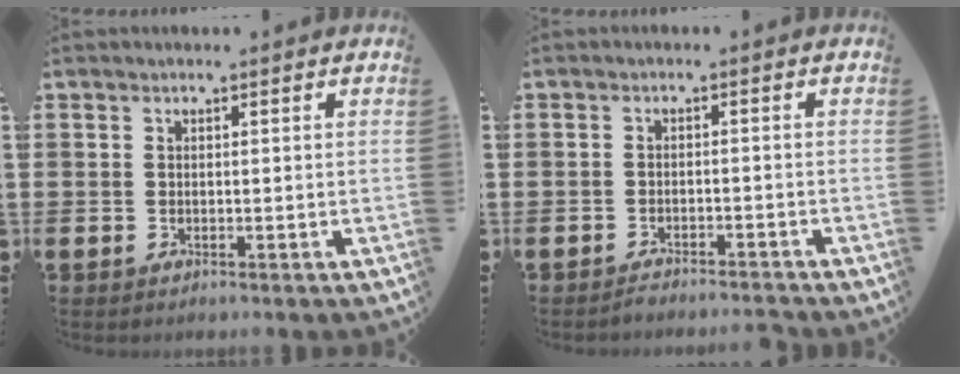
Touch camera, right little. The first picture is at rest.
{"total": 1.6, "force": [-1.6, -0.1, 0.1], "torque": [-0.004, 0.004, -0.032]}